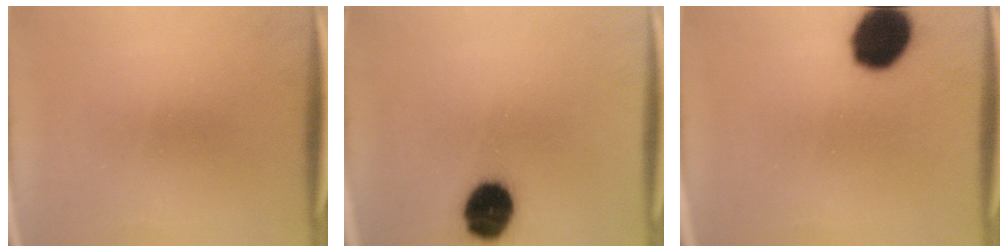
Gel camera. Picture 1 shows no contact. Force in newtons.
{"total": 11.9}
{"total": 13.4}